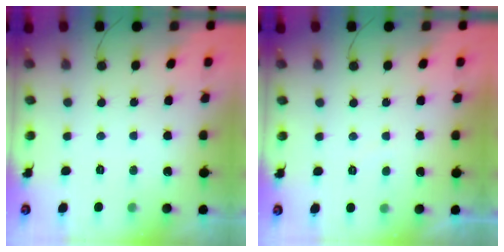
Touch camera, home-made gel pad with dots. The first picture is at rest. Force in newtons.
{"total": 1.0, "press": 0.8, "slide": 0.7}